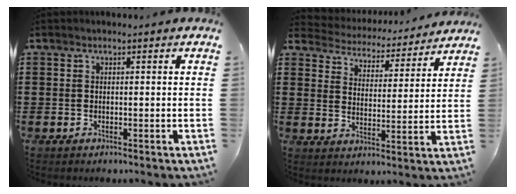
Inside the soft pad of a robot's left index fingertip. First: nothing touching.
{"total": 3.8, "force": [3.8, 0.2, -0.3], "torque": [-0.023, -0.036, 0.058]}